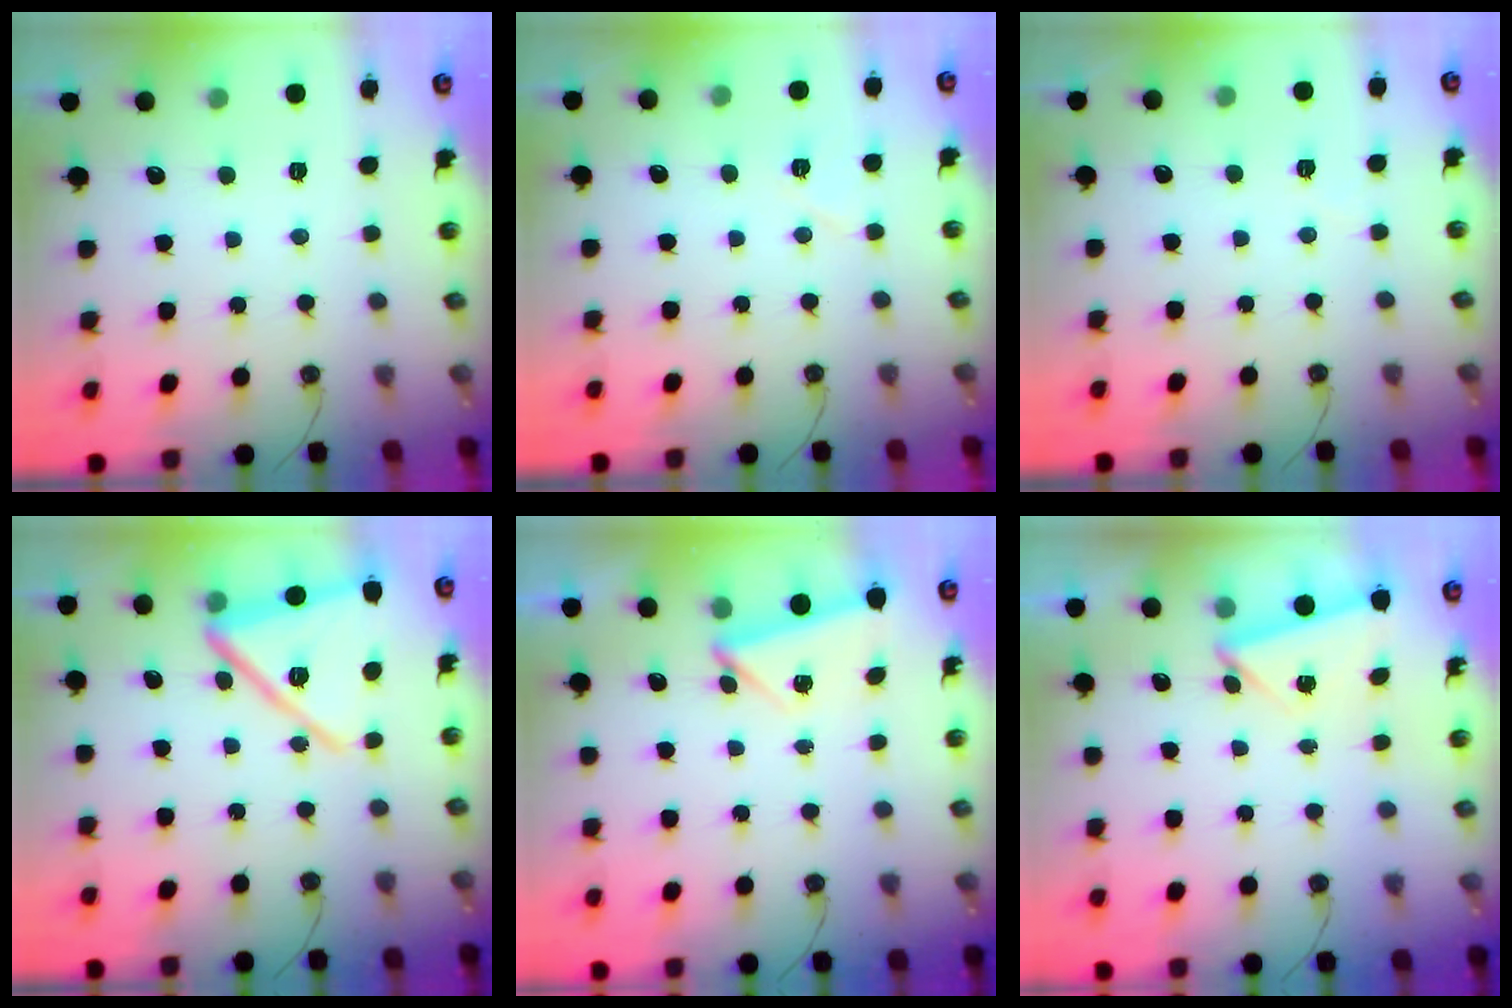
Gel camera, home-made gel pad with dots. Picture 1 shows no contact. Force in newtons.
{"total": 4.5, "press": 4.0, "slide": 2.0}
{"total": 2.8, "press": 2.7, "slide": 0.8}
{"total": 17.2, "press": 16.5, "slide": 4.7}
{"total": 3.6, "press": 3.5, "slide": 1.0}
{"total": 3.4, "press": 3.2, "slide": 0.9}